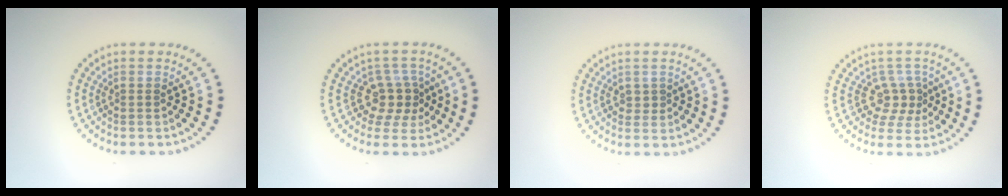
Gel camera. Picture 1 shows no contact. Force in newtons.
{"total": 2.9, "press": 2.2, "slide": 1.9}
{"total": 0.6, "press": 0.5, "slide": 0.2}
{"total": 2.5, "press": 1.8, "slide": 1.7}